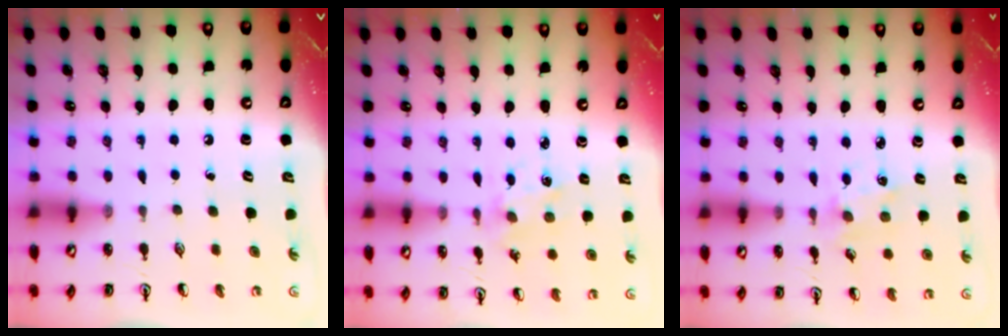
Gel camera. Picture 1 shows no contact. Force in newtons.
{"total": 1.9, "press": 1.9, "slide": 0.3}
{"total": 2.6, "press": 2.6, "slide": 0.4}